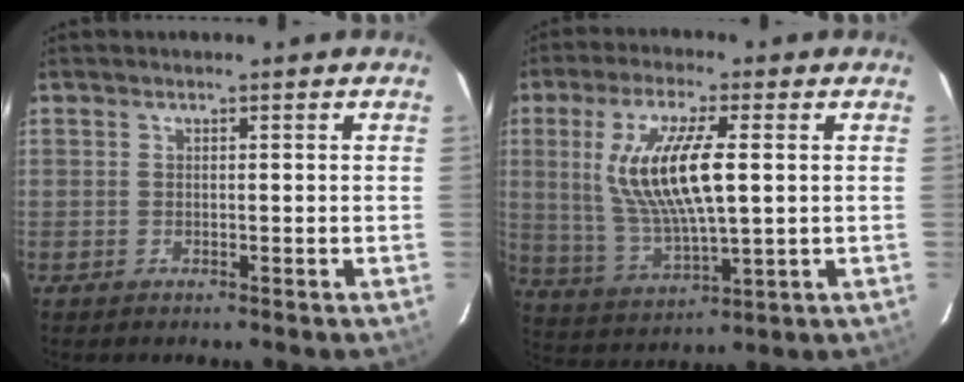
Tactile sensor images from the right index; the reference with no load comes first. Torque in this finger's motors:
{"motor_torque": [0.68, 0.21, 0.68, 0.21]}